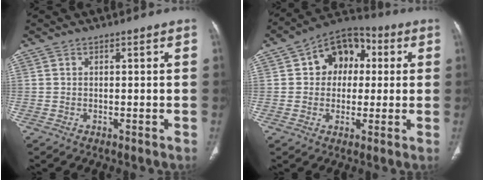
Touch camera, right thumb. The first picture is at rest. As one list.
[{"total": 11.8, "force": [2.2, 9.1, 7.2], "torque": [-0.062, 0.019, 0.023]}]